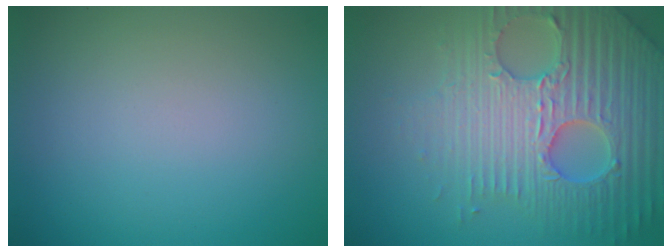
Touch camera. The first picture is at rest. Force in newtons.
{"total": 7.3, "press": 7.0, "slide": 1.8}